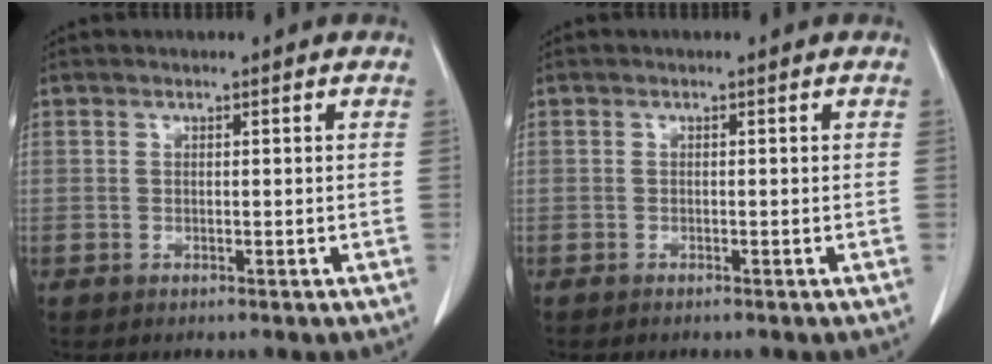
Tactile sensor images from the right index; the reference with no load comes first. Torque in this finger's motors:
{"motor_torque": [-0.06, 0.01, 0.03, 0.01]}